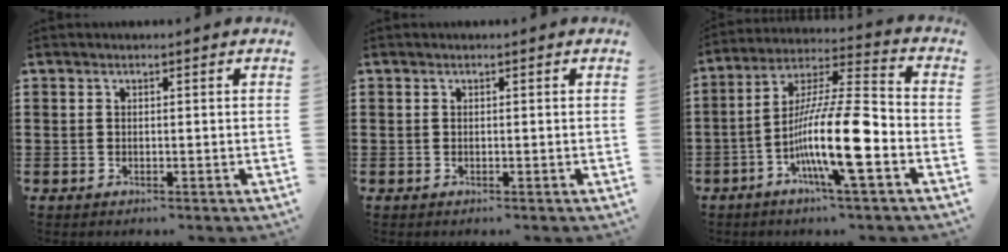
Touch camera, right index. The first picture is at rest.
{"total": 0.0}
{"total": 14.5, "force": [-5.3, 2.2, 13.3], "torque": [-0.266, -0.004, -0.100]}